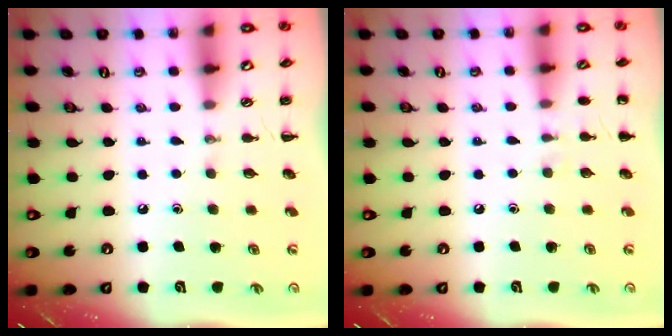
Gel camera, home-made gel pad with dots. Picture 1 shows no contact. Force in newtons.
{"total": 4.3, "press": 4.1, "slide": 1.3}